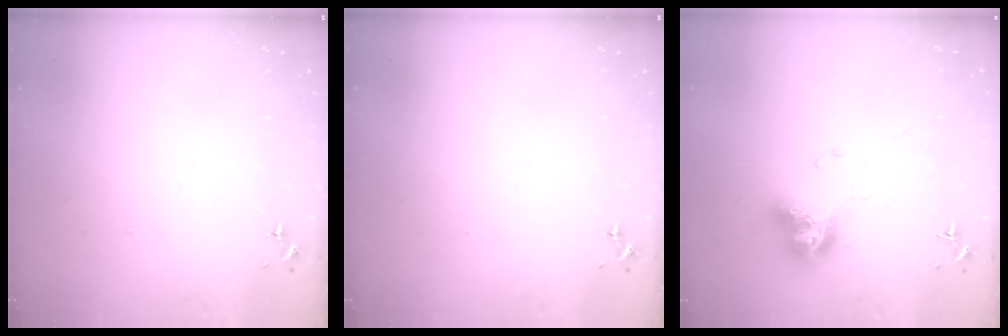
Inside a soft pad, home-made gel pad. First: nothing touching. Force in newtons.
{"total": 0.0}
{"total": 10.5, "press": 10.5, "slide": 1.2}